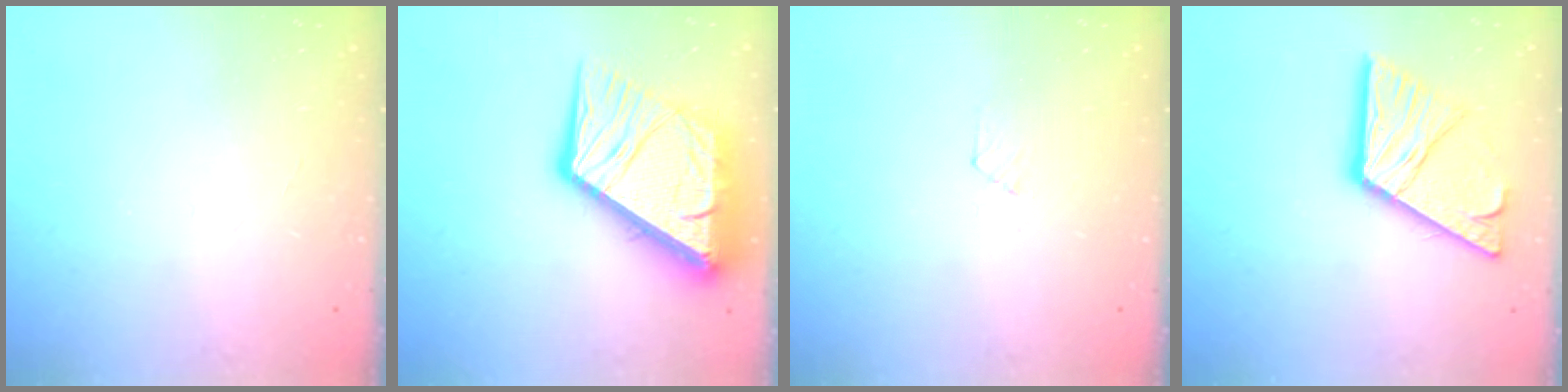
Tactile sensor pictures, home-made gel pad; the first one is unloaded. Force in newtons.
{"total": 21.6, "press": 21.5, "slide": 2.4}
{"total": 2.4, "press": 2.4, "slide": 0.3}
{"total": 16.9, "press": 16.8, "slide": 1.9}